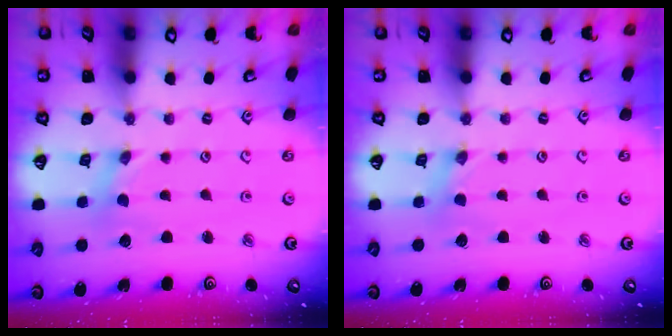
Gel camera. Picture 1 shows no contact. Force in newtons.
{"total": 1.2, "press": 1.2, "slide": 0.3}